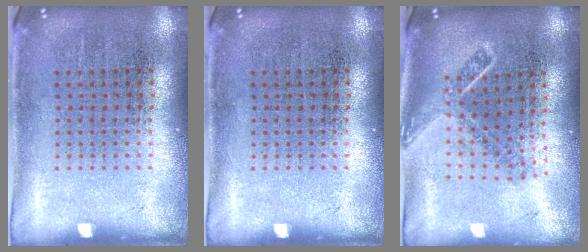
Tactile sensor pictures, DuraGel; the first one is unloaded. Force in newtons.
{"total": 0.0}
{"total": 1.8, "press": 1.3, "slide": 1.3}